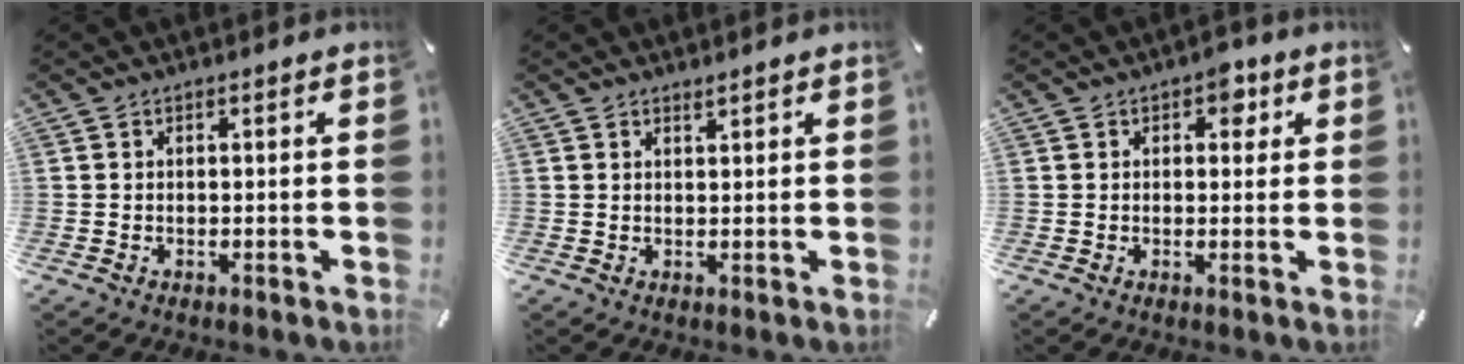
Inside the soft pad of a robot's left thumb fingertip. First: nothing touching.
{"total": 1.1, "force": [1.0, 0.3, 0.3], "torque": [-0.007, -0.002, 0.019]}
{"total": 4.3, "force": [1.7, 2.8, 2.8], "torque": [-0.022, -0.005, 0.020]}